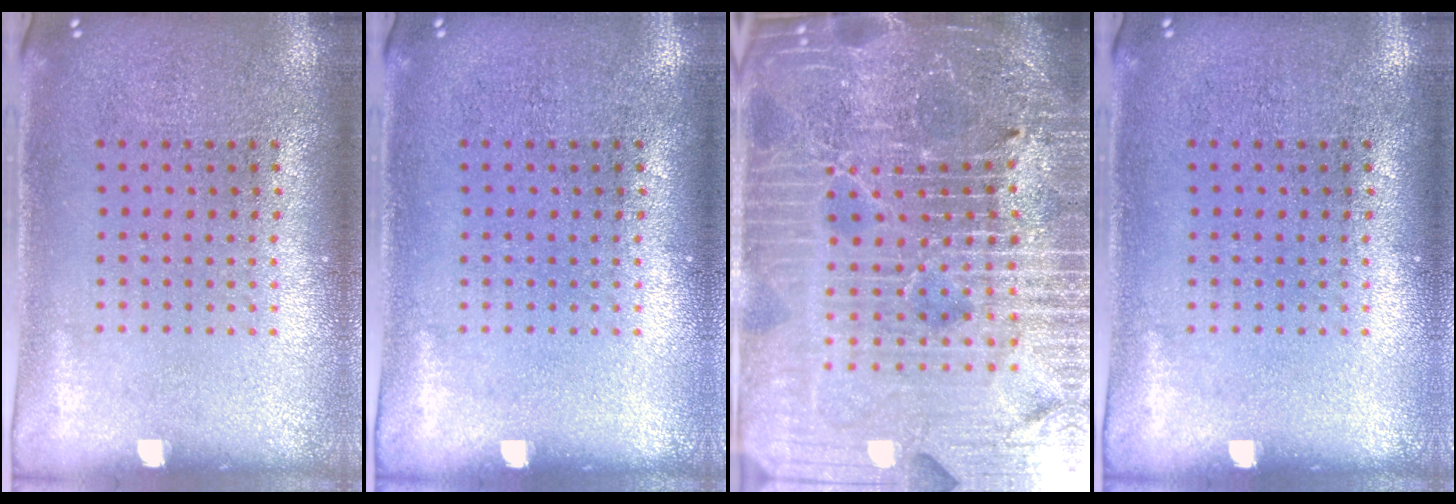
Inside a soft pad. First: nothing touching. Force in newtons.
{"total": 0.0}
{"total": 7.2, "press": 6.2, "slide": 3.7}
{"total": 0.0}